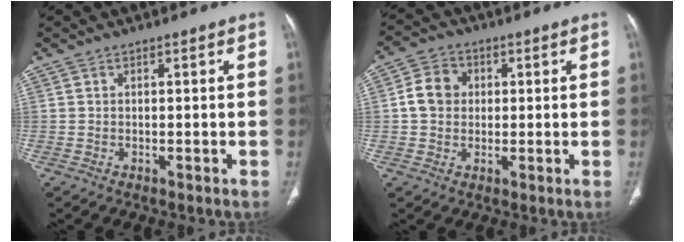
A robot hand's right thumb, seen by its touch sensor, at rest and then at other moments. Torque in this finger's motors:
{"motor_torque": [1.27, 0.97, 0.81, -0.69, 0.17]}